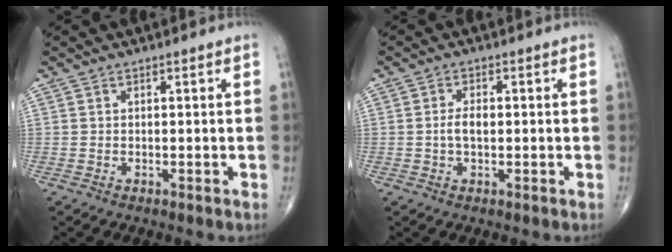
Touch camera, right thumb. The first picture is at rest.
{"total": 2.9, "force": [-0.1, 1.5, 2.5], "torque": [-0.048, 0.006, -0.006]}